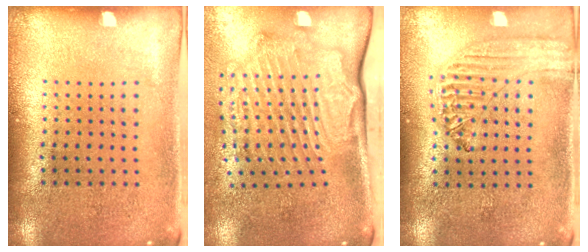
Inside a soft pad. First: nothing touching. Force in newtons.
{"total": 2.4, "press": 2.2, "slide": 0.9}
{"total": 1.2, "press": 1.2, "slide": 0.1}